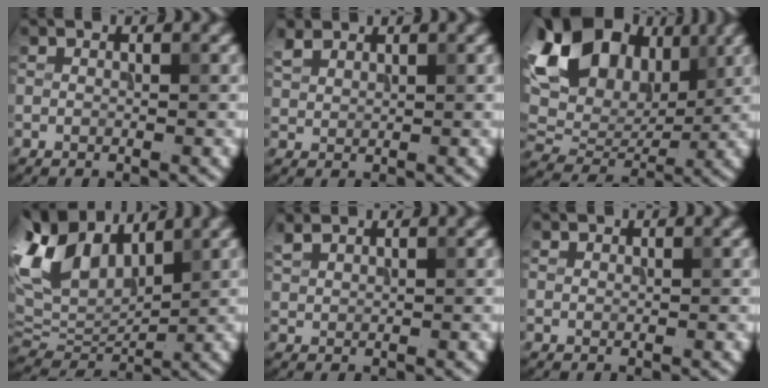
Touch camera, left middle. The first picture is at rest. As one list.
[{"total": 2.0, "force": [1.7, 0.9, 0.5], "torque": [-0.021, 0.012, 0.041]}, {"total": 15.9, "force": [6.2, 10.4, 10.3], "torque": [-0.214, 0.058, 0.110]}, {"total": 10.7, "force": [5.7, 6.3, 6.5], "torque": [-0.168, 0.034, 0.106]}, {"total": 1.5, "force": [1.4, 0.5, 0.4], "torque": [-0.015, 0.010, 0.036]}, {"total": 0.5, "force": [0.5, 0.2, -0.1], "torque": [0.004, 0.003, 0.009]}]